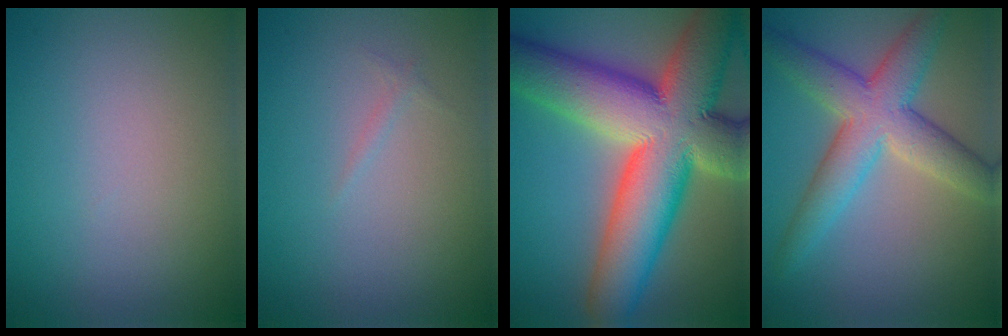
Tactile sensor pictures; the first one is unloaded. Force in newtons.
{"total": 0.5, "press": 0.5, "slide": 0.0}
{"total": 16.9, "press": 16.8, "slide": 1.4}
{"total": 6.8, "press": 6.8, "slide": 0.3}